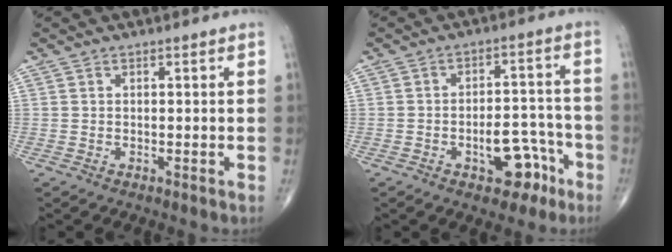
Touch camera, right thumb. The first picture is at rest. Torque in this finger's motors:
{"motor_torque": [2.87, 2.14, 1.06, -1.21, 0.44]}